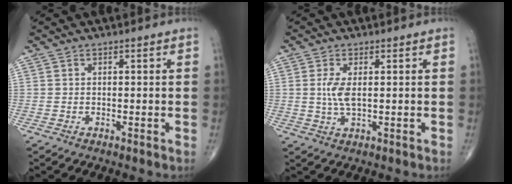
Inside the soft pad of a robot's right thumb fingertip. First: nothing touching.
{"total": 4.0, "force": [0.4, 1.5, 3.7], "torque": [-0.088, -0.005, 0.013]}